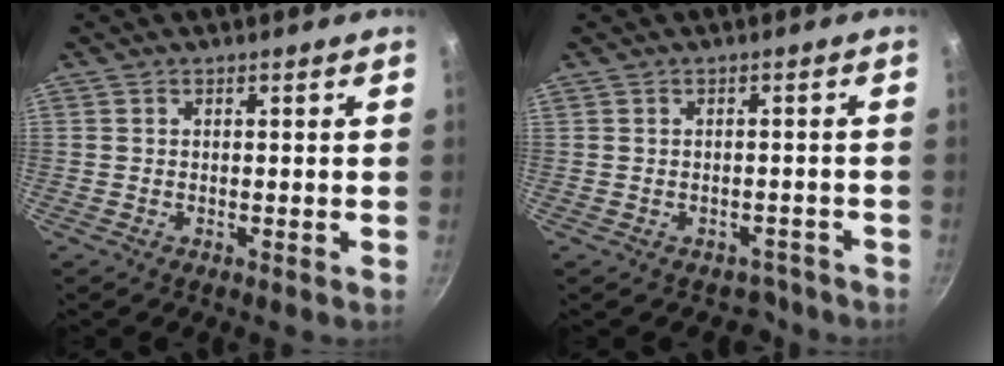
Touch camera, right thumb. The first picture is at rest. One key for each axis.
{"total": 2.9, "fx": -2.2, "fy": 1.9, "fz": -0.2, "tx": 0.039, "ty": 0.041, "tz": -0.014}